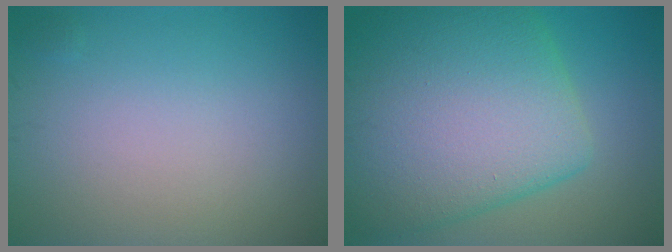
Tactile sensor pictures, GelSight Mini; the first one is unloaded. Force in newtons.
{"total": 12.9, "press": 12.9, "slide": 0.4}